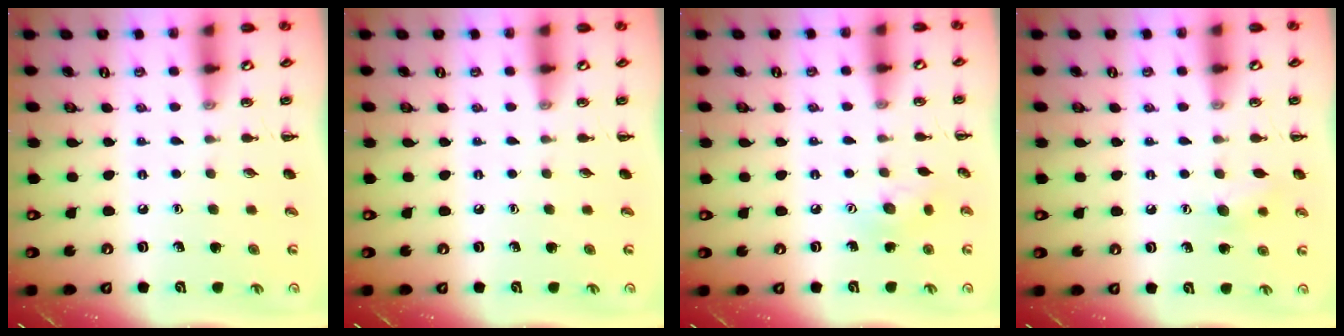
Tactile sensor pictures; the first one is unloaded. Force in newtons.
{"total": 0.0}
{"total": 6.9, "press": 6.8, "slide": 1.3}
{"total": 6.6, "press": 6.5, "slide": 1.5}